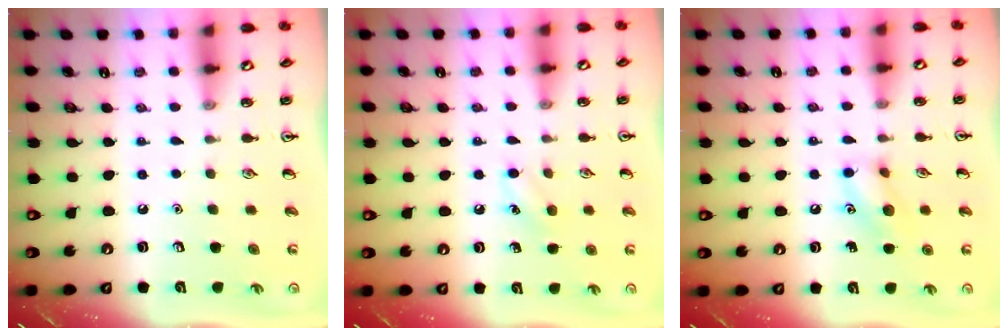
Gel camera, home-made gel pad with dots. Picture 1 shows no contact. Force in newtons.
{"total": 6.1, "press": 5.8, "slide": 1.6}
{"total": 9.2, "press": 9.2, "slide": 1.1}